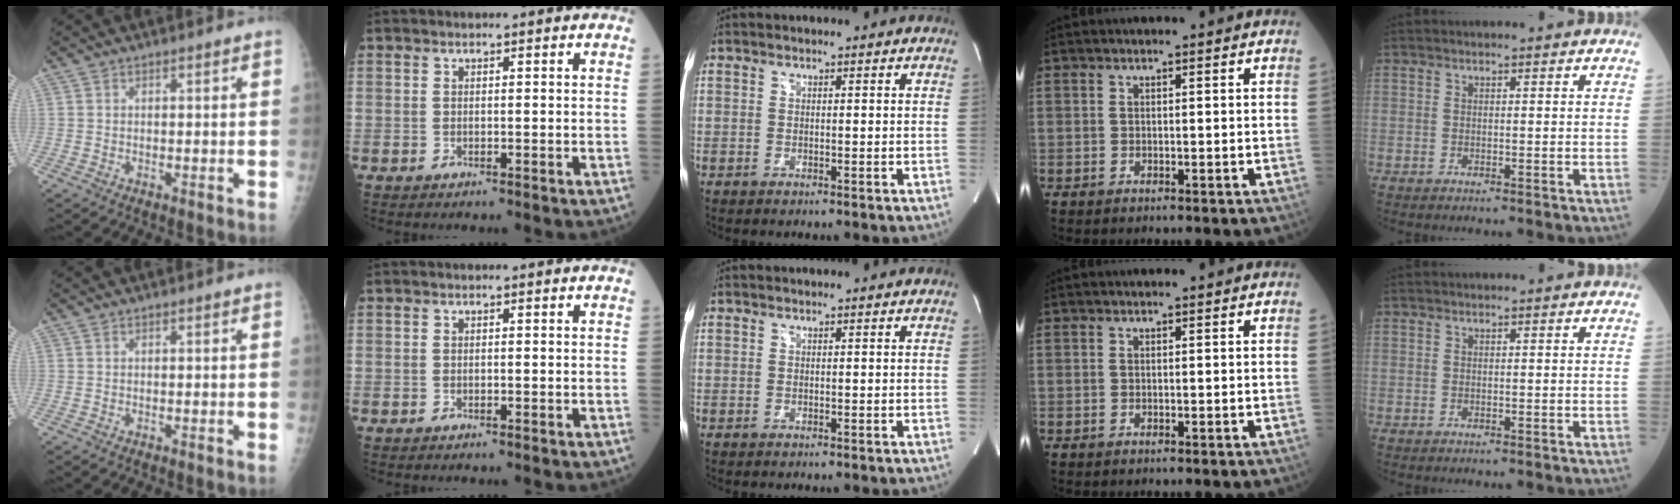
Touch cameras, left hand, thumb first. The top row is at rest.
{}